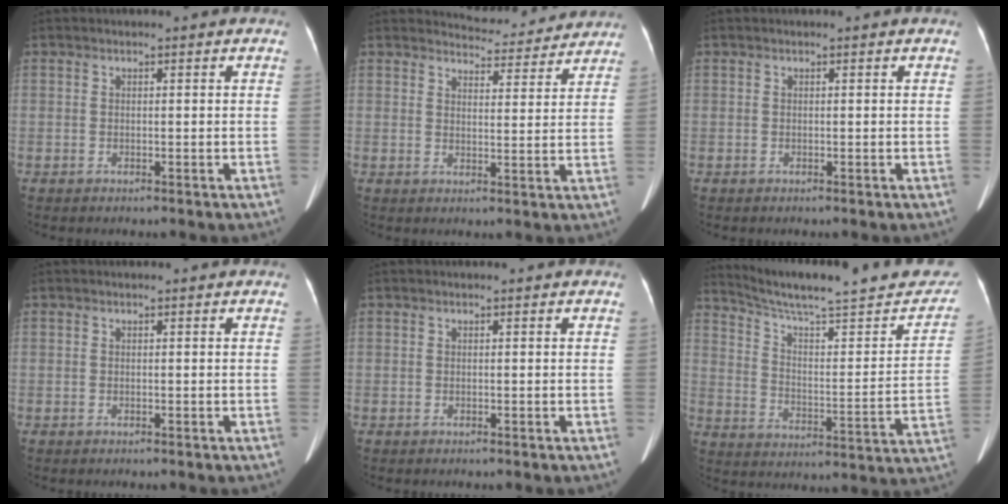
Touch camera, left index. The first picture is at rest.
{"total": 8.8, "force": [8.7, 1.6, 0.3], "torque": [0.003, 0.000, 0.100]}
{"total": 0.0}
{"total": 0.0}
{"total": 0.0}
{"total": 24.9, "force": [22.1, 3.1, 11.1], "torque": [-0.161, -0.029, 0.301]}